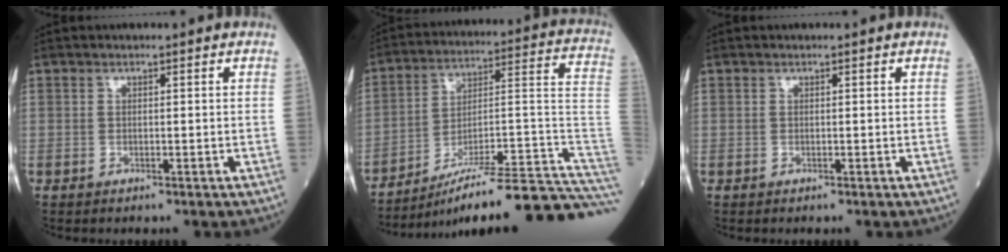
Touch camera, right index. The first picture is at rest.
{"total": 24.4, "force": [-19.3, 1.0, 14.9], "torque": [-0.122, 0.032, -0.285]}
{"total": 0.0}